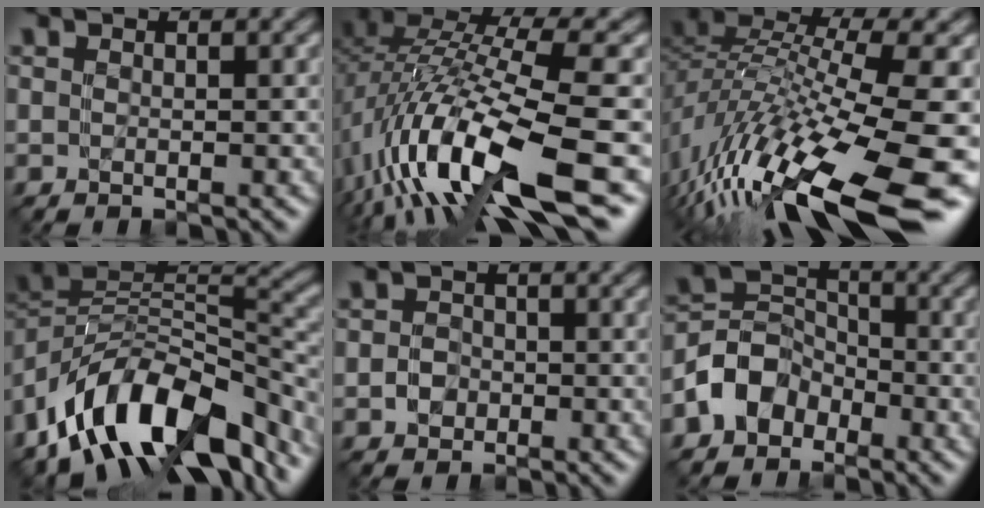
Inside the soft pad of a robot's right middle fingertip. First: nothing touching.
{"total": 13.7, "force": [-4.8, 4.0, 12.3], "torque": [-0.259, 0.005, -0.066]}
{"total": 14.5, "force": [-7.3, 3.6, 12.0], "torque": [-0.243, 0.011, -0.118]}
{"total": 12.4, "force": [-8.0, 6.1, 7.3], "torque": [-0.132, 0.009, -0.145]}
{"total": 1.0, "force": [-0.6, 0.8, -0.1], "torque": [-0.005, 0.000, -0.006]}
{"total": 3.7, "force": [-2.4, 2.7, 0.8], "torque": [-0.021, 0.010, -0.049]}